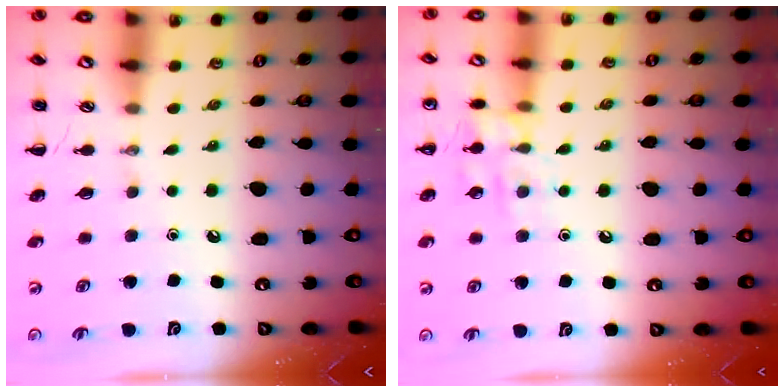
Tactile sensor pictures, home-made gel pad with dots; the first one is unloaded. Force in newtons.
{"total": 9.4, "press": 9.4, "slide": 1.1}